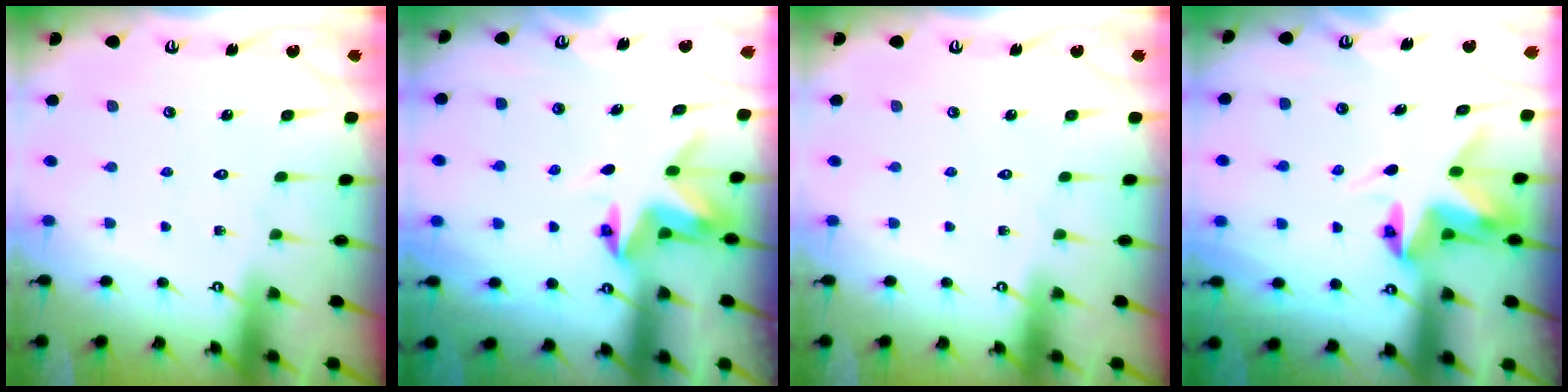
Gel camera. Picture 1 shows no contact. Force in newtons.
{"total": 3.8, "press": 3.8, "slide": 0.3}
{"total": 0.0}
{"total": 5.3, "press": 5.3, "slide": 0.2}